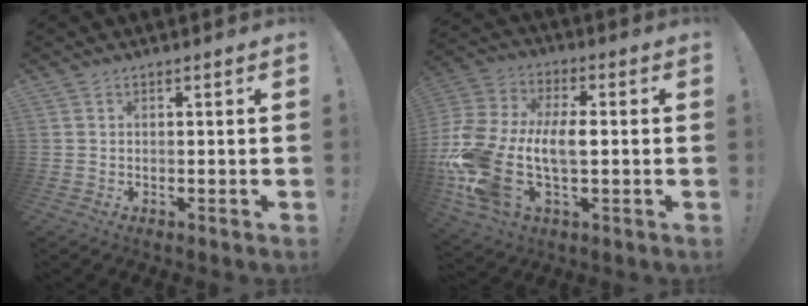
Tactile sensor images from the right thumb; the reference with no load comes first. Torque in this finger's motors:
{"motor_torque": [2.24, 2.24, 1.51, -0.85, 0.89]}